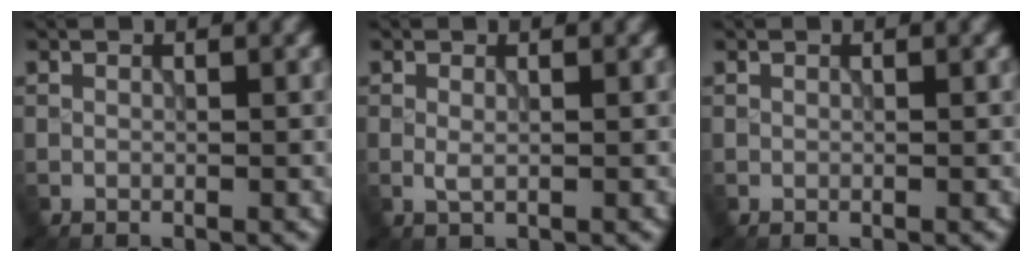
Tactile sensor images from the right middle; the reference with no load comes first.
{"total": 1.0, "force": [-0.1, 0.3, 0.9], "torque": [-0.023, -0.002, -0.001]}
{"total": 0.0}